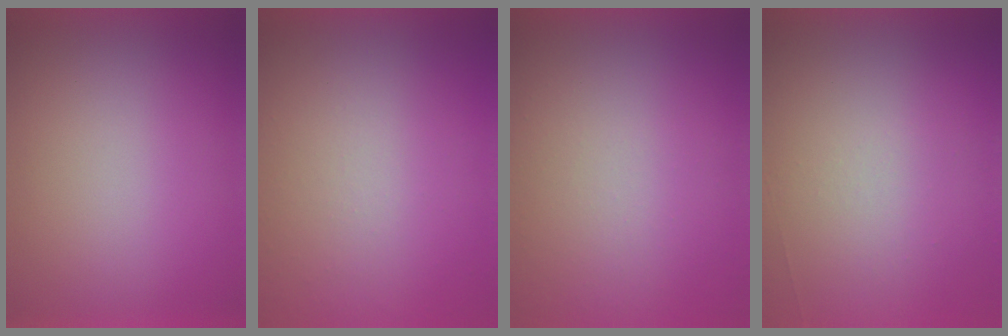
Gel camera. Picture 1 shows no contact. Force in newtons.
{"total": 8.3}
{"total": 7.1}
{"total": 6.8}